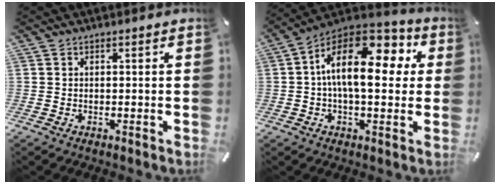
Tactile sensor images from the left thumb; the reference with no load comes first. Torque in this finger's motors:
{"motor_torque": [1.43, 2.30, 1.64, -1.13, 0.44]}